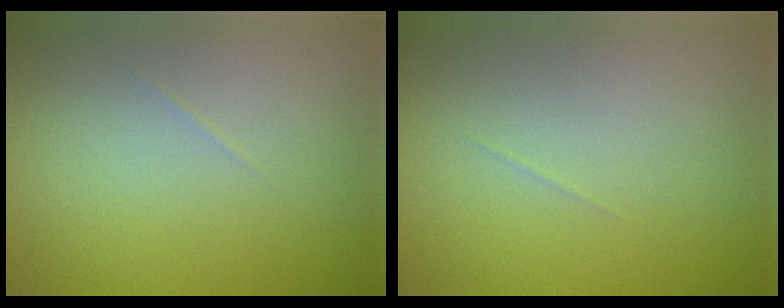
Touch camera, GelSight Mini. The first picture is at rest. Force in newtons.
{"total": 0.0}